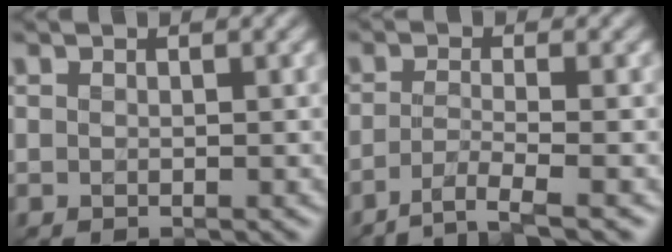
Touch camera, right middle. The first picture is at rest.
{"total": 3.1, "force": [-2.1, 0.5, 2.3], "torque": [-0.035, -0.004, -0.052]}